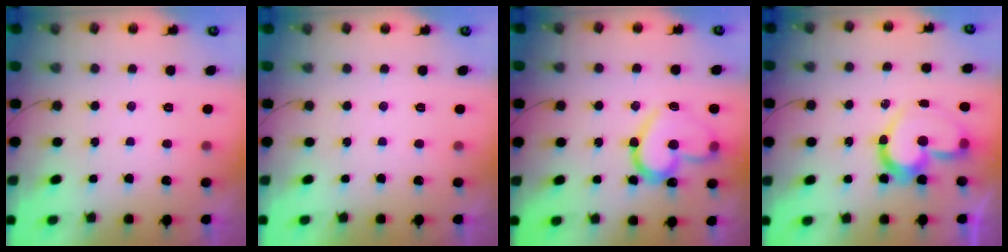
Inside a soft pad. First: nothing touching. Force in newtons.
{"total": 1.8, "press": 1.8, "slide": 0.1}
{"total": 18.8, "press": 18.7, "slide": 1.8}
{"total": 16.2, "press": 16.1, "slide": 1.5}